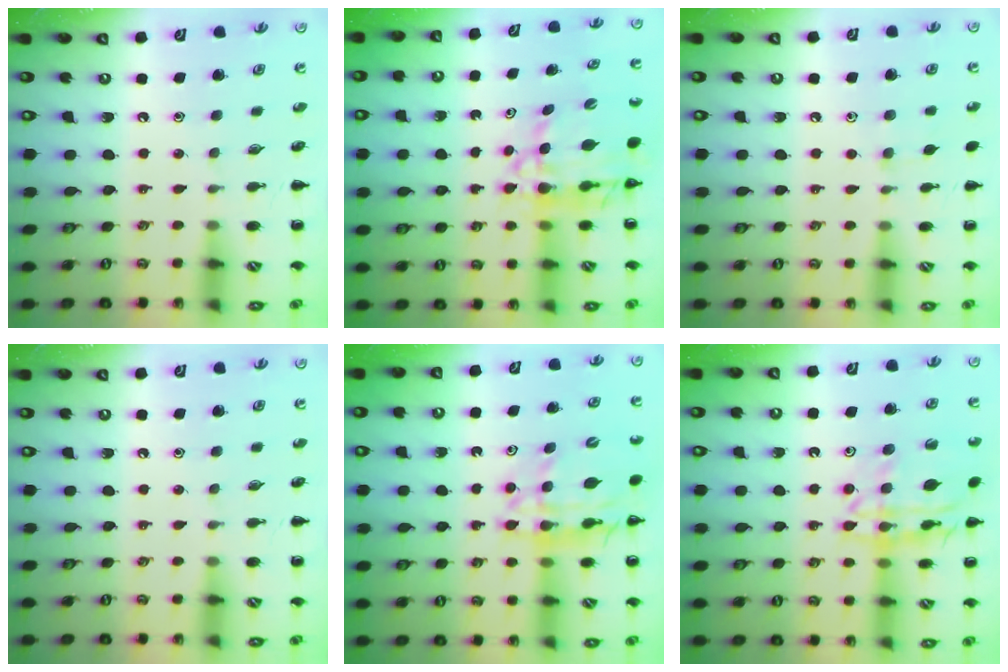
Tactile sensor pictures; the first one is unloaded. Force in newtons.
{"total": 10.4, "press": 9.7, "slide": 3.5}
{"total": 5.6, "press": 5.1, "slide": 2.2}
{"total": 0.0}
{"total": 15.0, "press": 14.4, "slide": 4.2}
{"total": 17.7, "press": 17.6, "slide": 2.0}